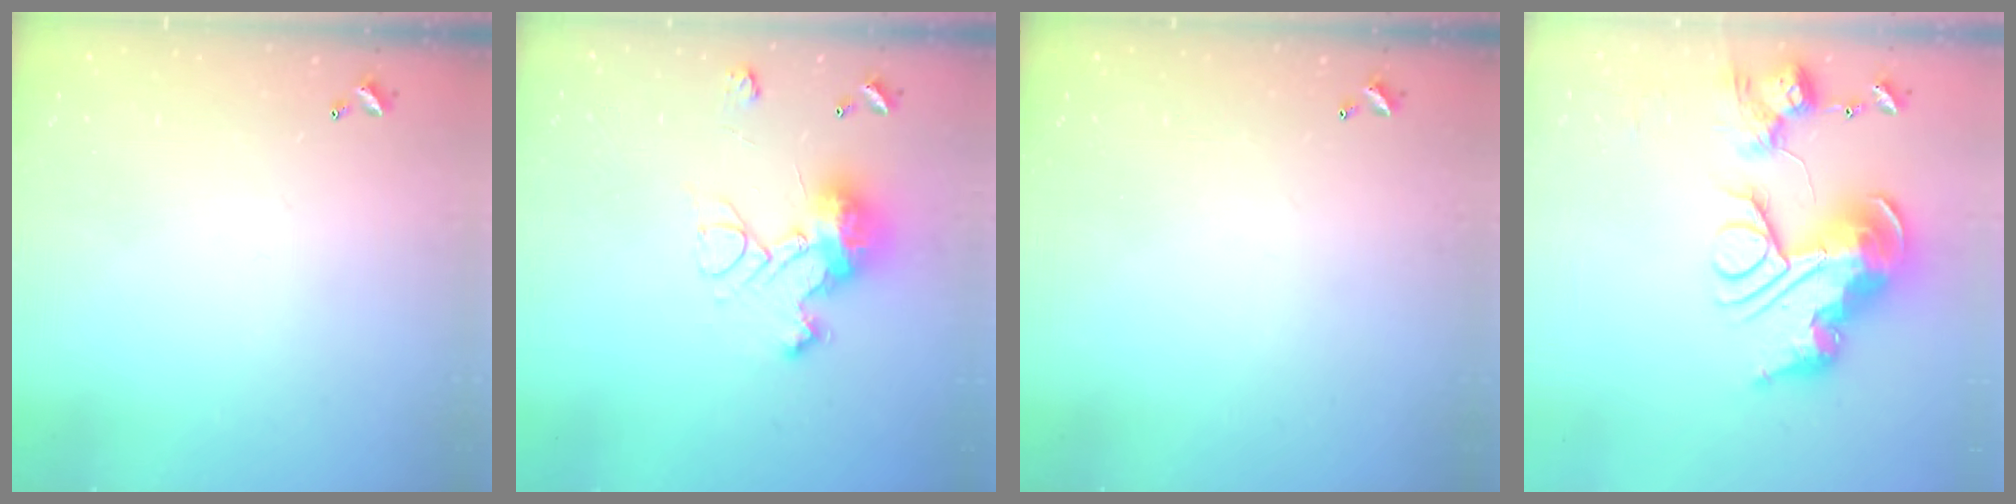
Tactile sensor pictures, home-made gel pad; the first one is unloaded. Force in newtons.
{"total": 18.1, "press": 18.1, "slide": 0.6}
{"total": 0.0}
{"total": 0.7, "press": 0.7, "slide": 0.0}